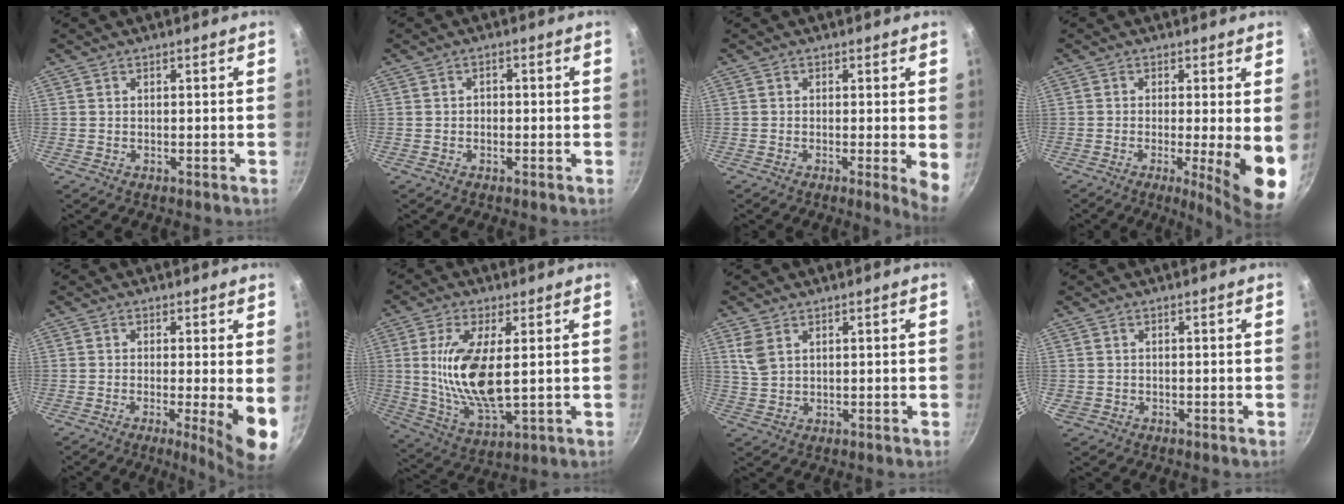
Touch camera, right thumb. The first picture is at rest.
{"total": 1.2, "force": [-0.4, 1.0, 0.7], "torque": [-0.010, 0.006, -0.008]}
{"total": 4.5, "force": [-0.3, 0.7, 4.4], "torque": [-0.055, -0.012, -0.007]}
{"total": 10.0, "force": [-1.3, 1.5, 9.8], "torque": [-0.127, -0.019, -0.017]}
{"total": 8.2, "force": [-1.1, 1.2, 8.0], "torque": [-0.104, -0.017, -0.014]}
{"total": 14.2, "force": [1.7, 5.7, 12.9], "torque": [-0.253, -0.016, 0.039]}
{"total": 4.2, "force": [2.0, 2.6, 2.7], "torque": [-0.056, -0.004, 0.046]}
{"total": 1.2, "force": [-0.2, 1.1, 0.3], "torque": [-0.010, 0.001, 0.002]}